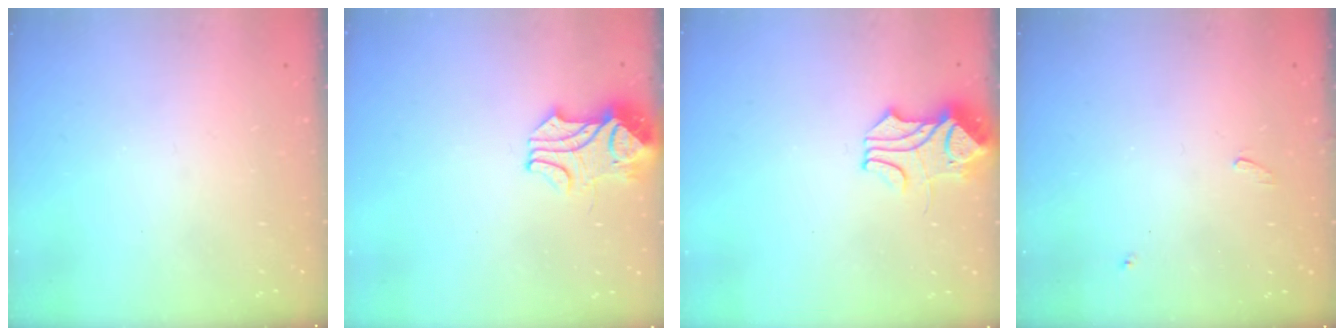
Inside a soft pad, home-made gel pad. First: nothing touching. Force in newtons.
{"total": 2.4, "press": 2.2, "slide": 1.0}
{"total": 1.8, "press": 1.7, "slide": 0.7}
{"total": 4.4, "press": 4.4, "slide": 0.3}